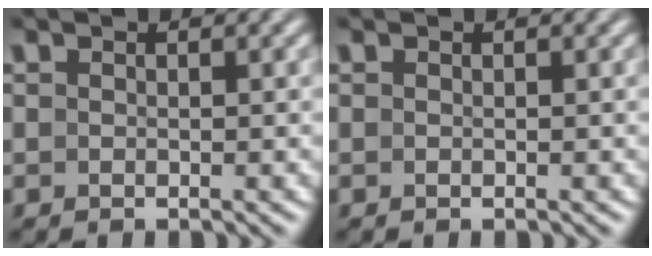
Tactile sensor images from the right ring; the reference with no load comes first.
{"total": 0.0}